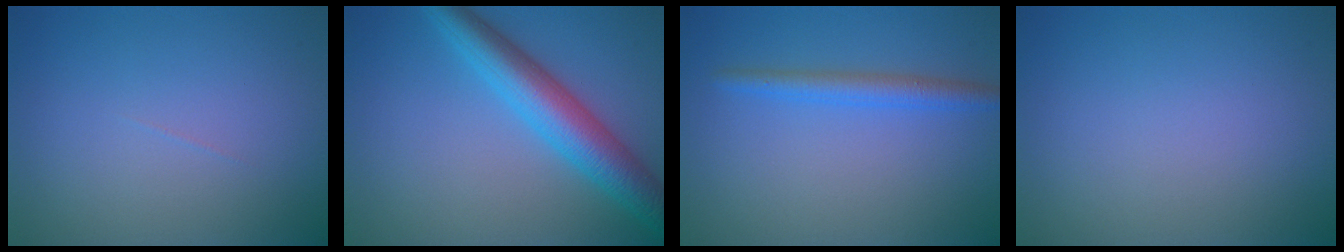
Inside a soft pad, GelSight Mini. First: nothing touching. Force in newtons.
{"total": 6.3, "press": 6.3, "slide": 0.0}
{"total": 2.4, "press": 2.4, "slide": 0.2}
{"total": 0.0}